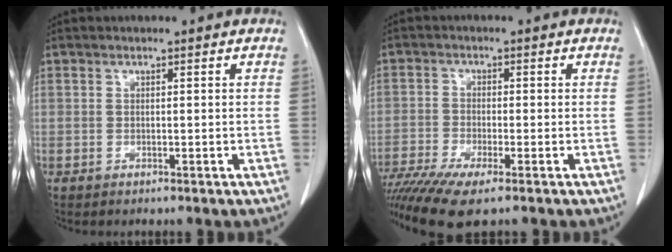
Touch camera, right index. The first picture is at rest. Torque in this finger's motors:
{"motor_torque": [1.10, -1.04, 0.47, 0.13]}